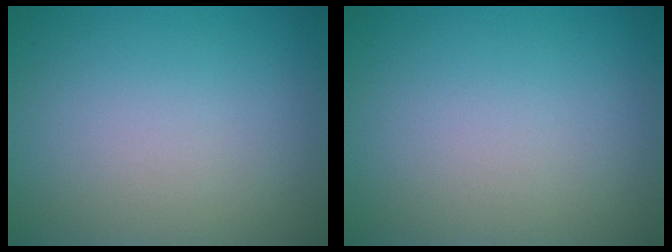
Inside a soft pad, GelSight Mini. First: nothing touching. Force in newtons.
{"total": 0.0}